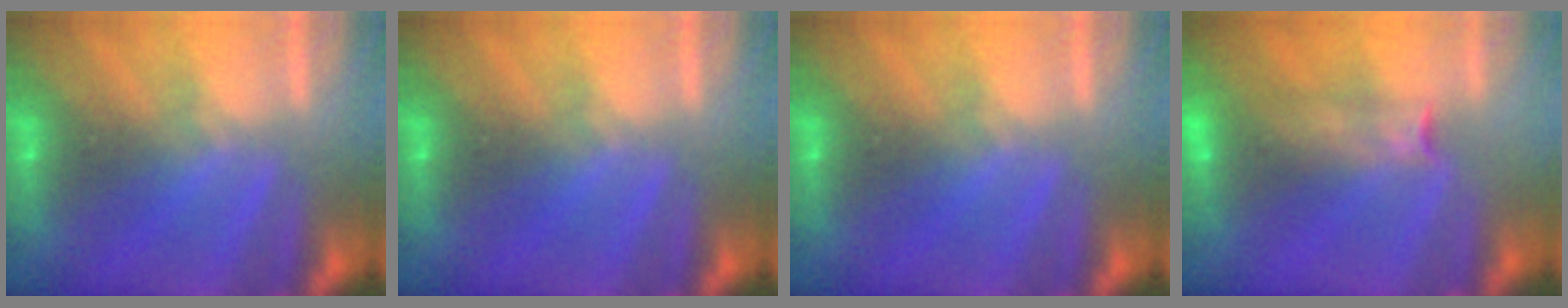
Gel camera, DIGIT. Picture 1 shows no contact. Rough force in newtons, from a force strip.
{"total": 0.0}
{"total": 0.0}
{"total": 5.7}